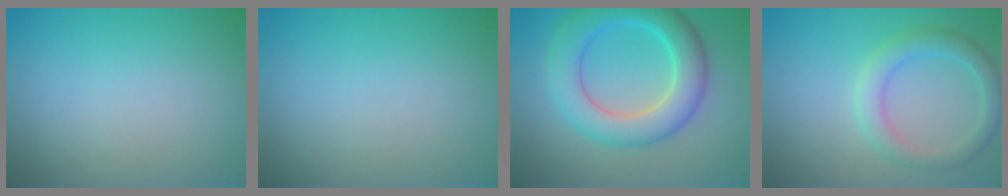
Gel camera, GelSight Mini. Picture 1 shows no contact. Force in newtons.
{"total": 0.0}
{"total": 6.6, "press": 6.6, "slide": 0.3}
{"total": 3.0, "press": 3.0, "slide": 0.2}